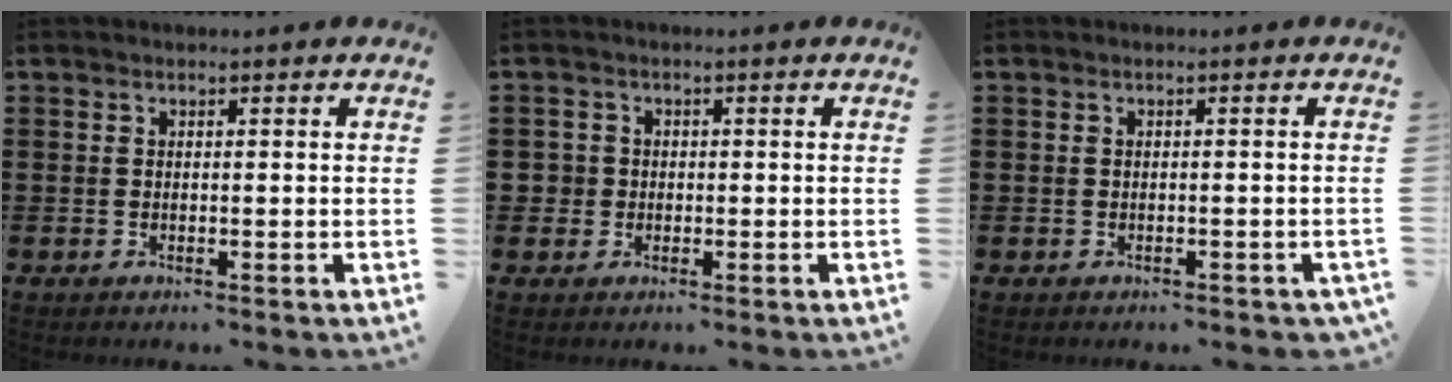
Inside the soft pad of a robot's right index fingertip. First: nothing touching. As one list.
[{"total": 2.0, "force": [-0.3, 1.9, 0.3], "torque": [-0.015, 0.008, -0.010]}, {"total": 0.6, "force": [-0.5, 0.1, 0.3], "torque": [-0.008, -0.004, -0.009]}]